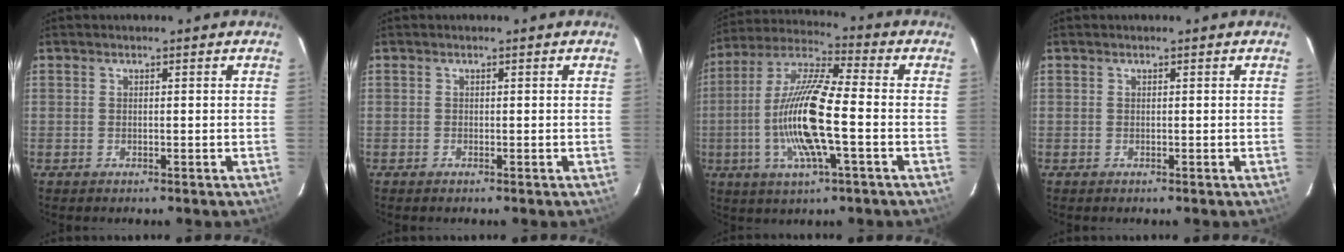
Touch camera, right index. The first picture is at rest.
{"total": 0.0}
{"total": 15.8, "force": [-3.2, 2.5, 15.3], "torque": [-0.306, -0.004, -0.067]}
{"total": 0.0}